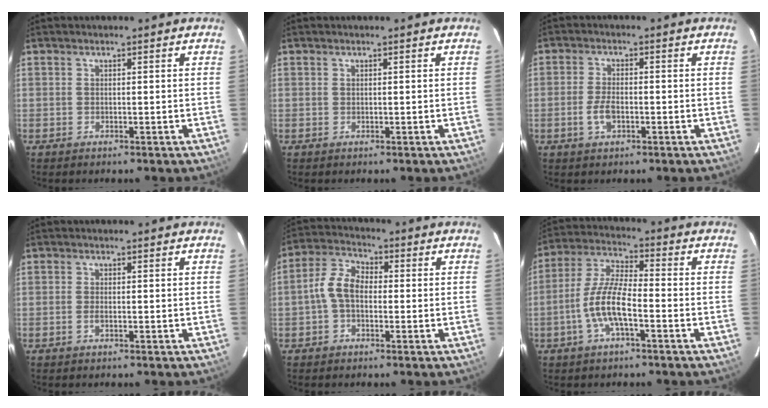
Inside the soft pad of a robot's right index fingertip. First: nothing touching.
{"total": 0.0}
{"total": 4.1, "force": [-1.4, 2.0, 3.3], "torque": [-0.072, -0.001, -0.027]}
{"total": 1.2, "force": [-0.4, 0.5, 1.0], "torque": [-0.022, 0.000, -0.009]}
{"total": 6.6, "force": [-0.9, 4.3, 5.0], "torque": [-0.104, 0.021, -0.018]}
{"total": 9.8, "force": [-3.6, 2.6, 8.7], "torque": [-0.186, 0.003, -0.070]}